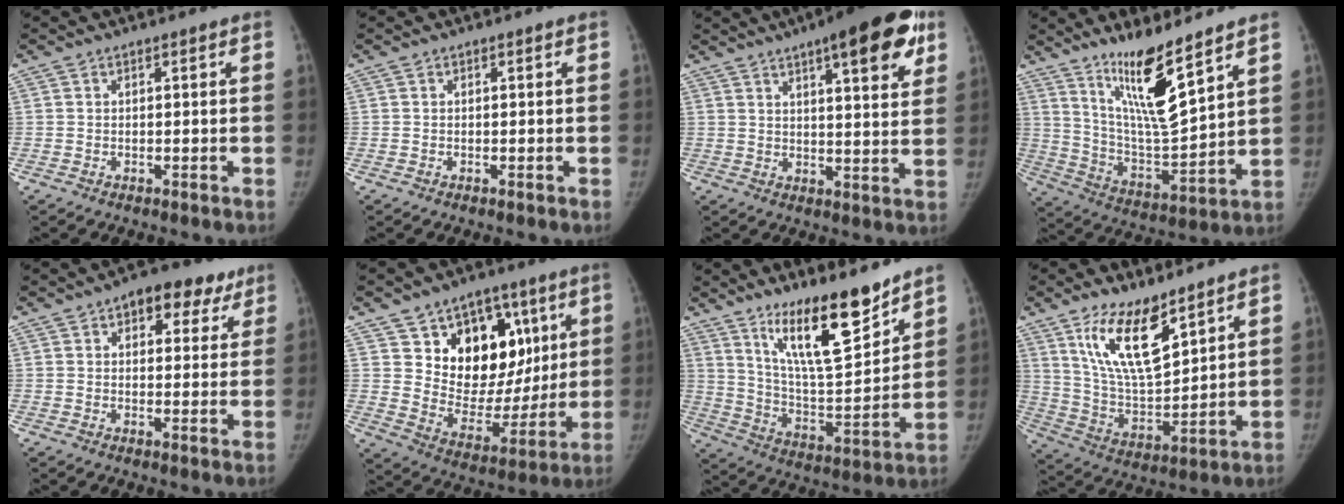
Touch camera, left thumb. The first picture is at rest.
{"total": 0.0}
{"total": 16.3, "force": [8.8, 4.6, 12.9], "torque": [-0.145, -0.026, 0.115]}
{"total": 14.6, "force": [10.0, 2.0, 10.5], "torque": [-0.172, -0.083, 0.196]}
{"total": 10.3, "force": [5.6, 6.1, 6.2], "torque": [-0.030, -0.009, 0.067]}
{"total": 19.6, "force": [7.2, 14.3, 11.3], "torque": [-0.102, -0.024, 0.129]}
{"total": 17.5, "force": [12.4, 4.2, 11.5], "torque": [-0.156, -0.091, 0.221]}
{"total": 14.5, "force": [9.1, 5.2, 10.0], "torque": [-0.155, -0.060, 0.185]}